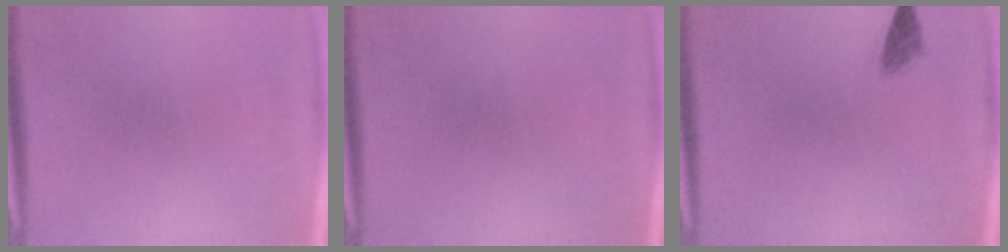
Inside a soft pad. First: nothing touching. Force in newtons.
{"total": 0.0}
{"total": 1.3}